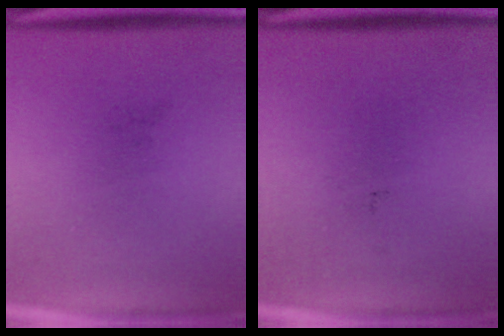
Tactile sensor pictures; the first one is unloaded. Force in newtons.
{"total": 0.0}